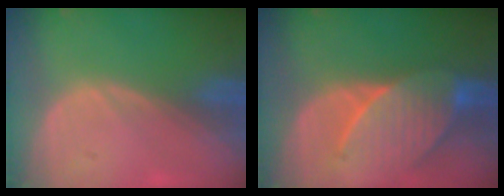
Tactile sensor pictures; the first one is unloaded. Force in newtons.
{"total": 8.1, "press": 8.0, "slide": 0.9}